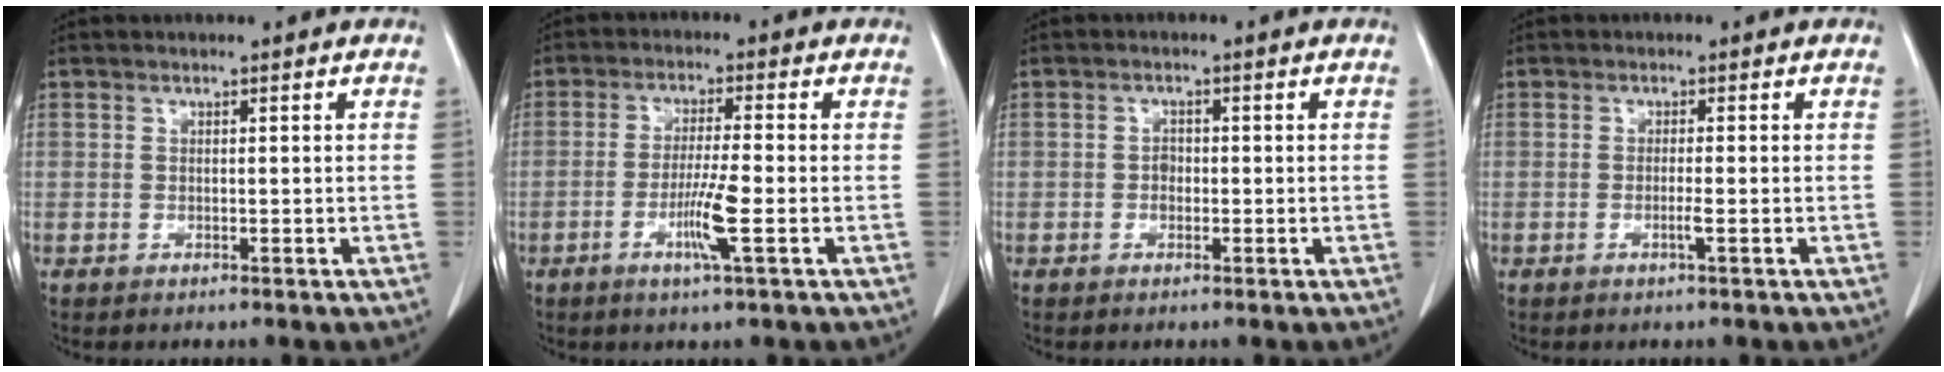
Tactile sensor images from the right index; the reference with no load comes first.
{"total": 6.1, "force": [-2.1, -0.5, 5.7], "torque": [-0.109, -0.012, -0.039]}
{"total": 1.4, "force": [-0.3, 1.0, 0.8], "torque": [-0.011, 0.005, -0.005]}
{"total": 1.5, "force": [-0.6, -0.3, 1.4], "torque": [-0.028, -0.003, -0.011]}